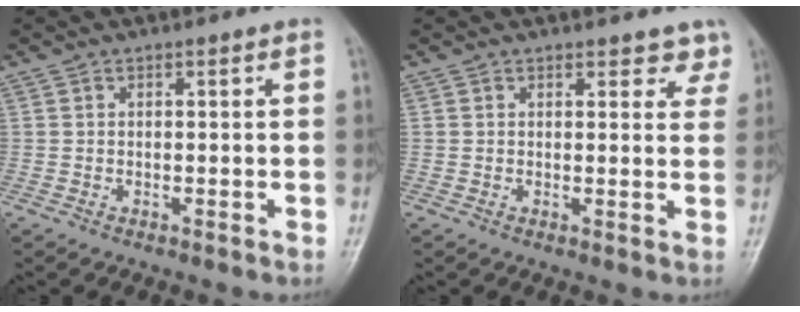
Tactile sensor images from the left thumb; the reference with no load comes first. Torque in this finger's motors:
{"motor_torque": [-0.01, 0.09, -0.30, -0.03, 0.05]}